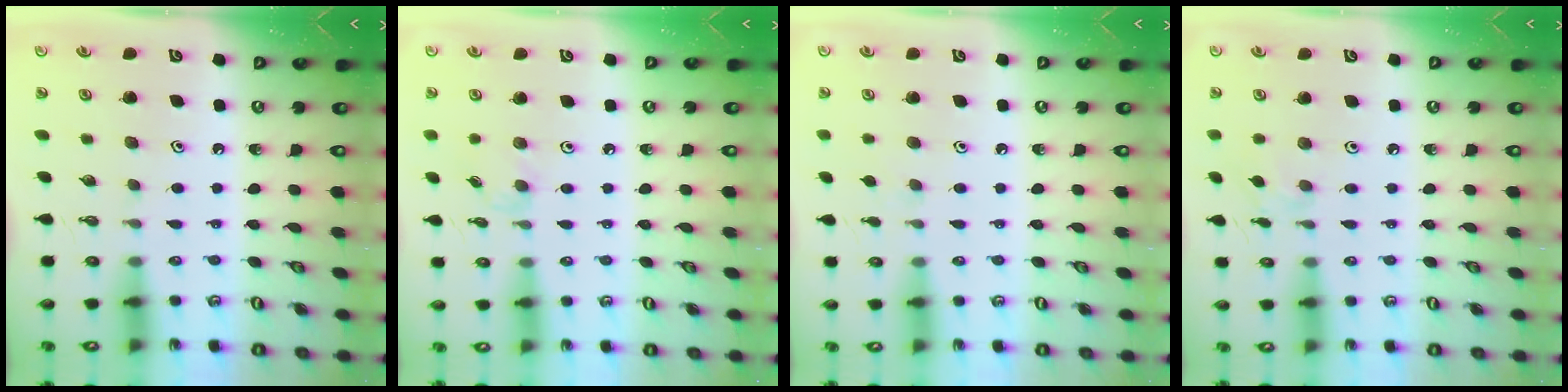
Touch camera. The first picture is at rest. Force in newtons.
{"total": 2.5, "press": 2.4, "slide": 0.4}
{"total": 2.7, "press": 2.6, "slide": 0.5}
{"total": 2.8, "press": 2.8, "slide": 0.1}